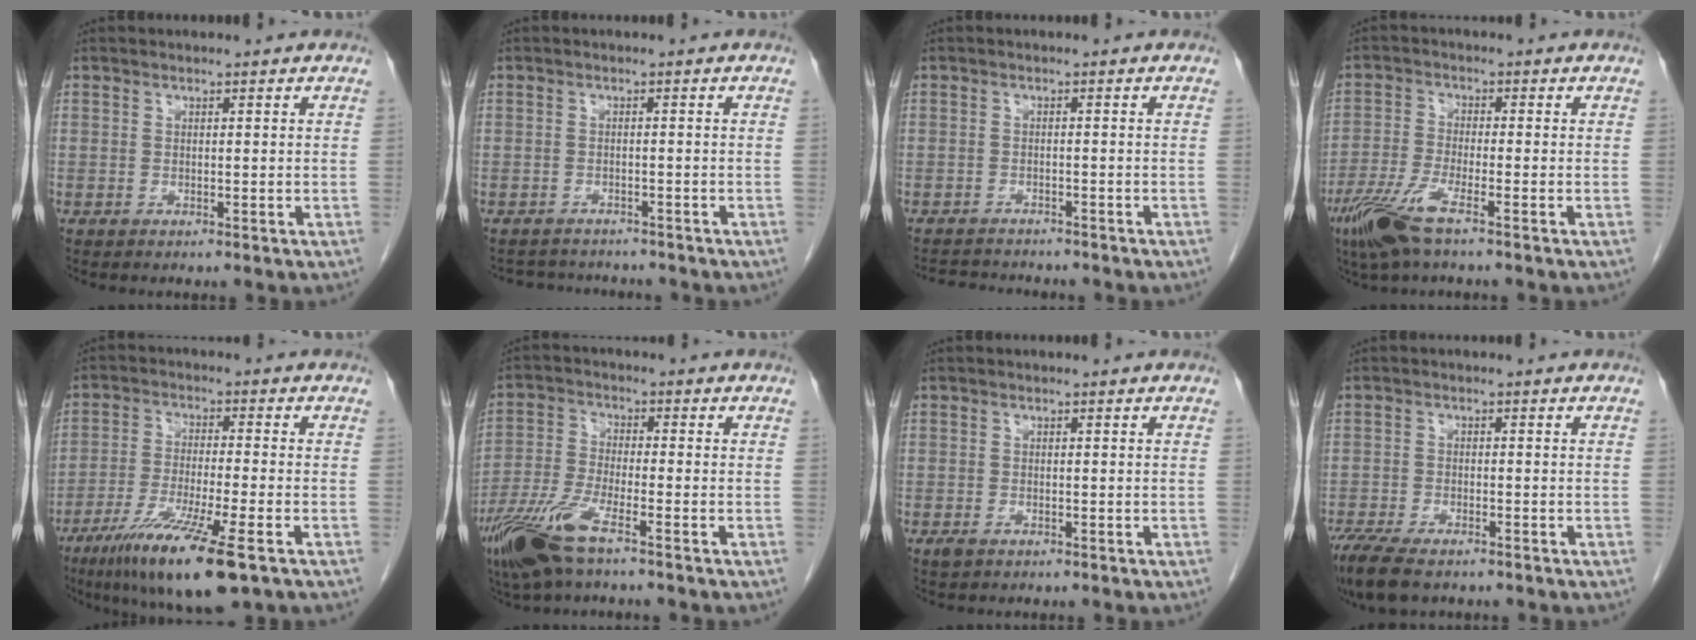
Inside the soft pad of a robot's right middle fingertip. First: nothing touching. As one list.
[{"total": 5.5, "force": [-5.3, 1.6, 0.6], "torque": [-0.008, 0.004, -0.071]}, {"total": 6.6, "force": [-6.2, 1.5, 1.8], "torque": [-0.026, -0.002, -0.087]}, {"total": 7.2, "force": [-4.5, 0.8, 5.5], "torque": [-0.124, -0.015, -0.091]}, {"total": 13.1, "force": [-7.5, 0.7, 10.8], "torque": [-0.203, -0.038, -0.129]}, {"total": 9.7, "force": [-6.1, 1.8, 7.3], "torque": [-0.163, -0.020, -0.119]}, {"total": 1.2, "force": [-0.7, 0.7, 0.7], "torque": [-0.015, 0.000, -0.008]}, {"total": 8.4, "force": [-6.3, 2.9, 4.6], "torque": [-0.085, -0.015, -0.103]}]